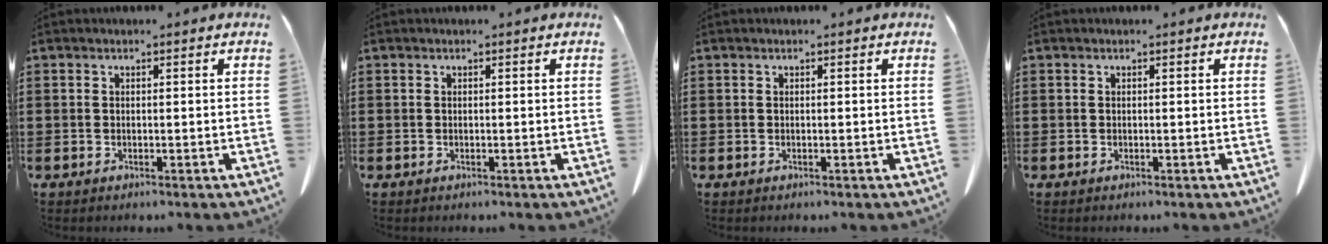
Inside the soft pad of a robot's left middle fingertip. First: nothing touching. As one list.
[{"total": 0.0}, {"total": 0.0}, {"total": 0.0}]